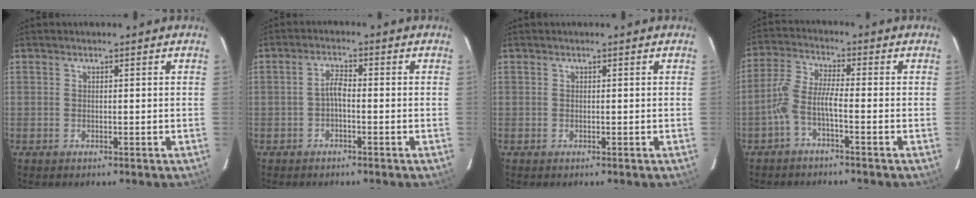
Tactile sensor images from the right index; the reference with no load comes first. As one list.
[{"total": 1.9, "force": [-0.7, 0.5, 1.6], "torque": [-0.034, 0.007, -0.015]}, {"total": 0.0}, {"total": 5.1, "force": [-2.4, 0.9, 4.4], "torque": [-0.109, 0.015, -0.051]}]